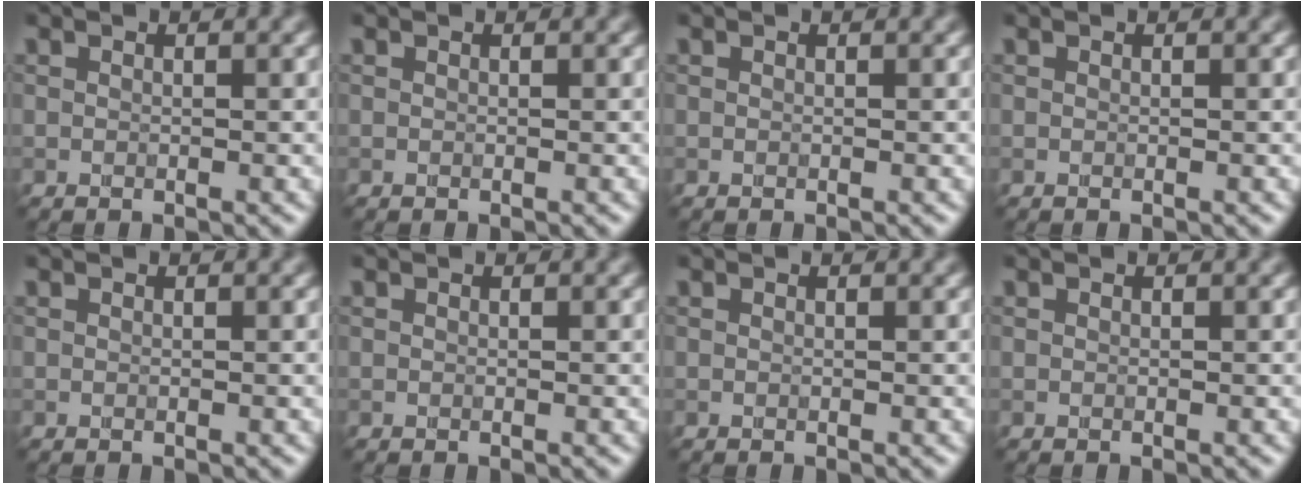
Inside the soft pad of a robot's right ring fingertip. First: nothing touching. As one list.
[{"total": 0.0}, {"total": 0.0}, {"total": 0.0}, {"total": 0.0}, {"total": 0.0}, {"total": 0.0}, {"total": 0.0}]